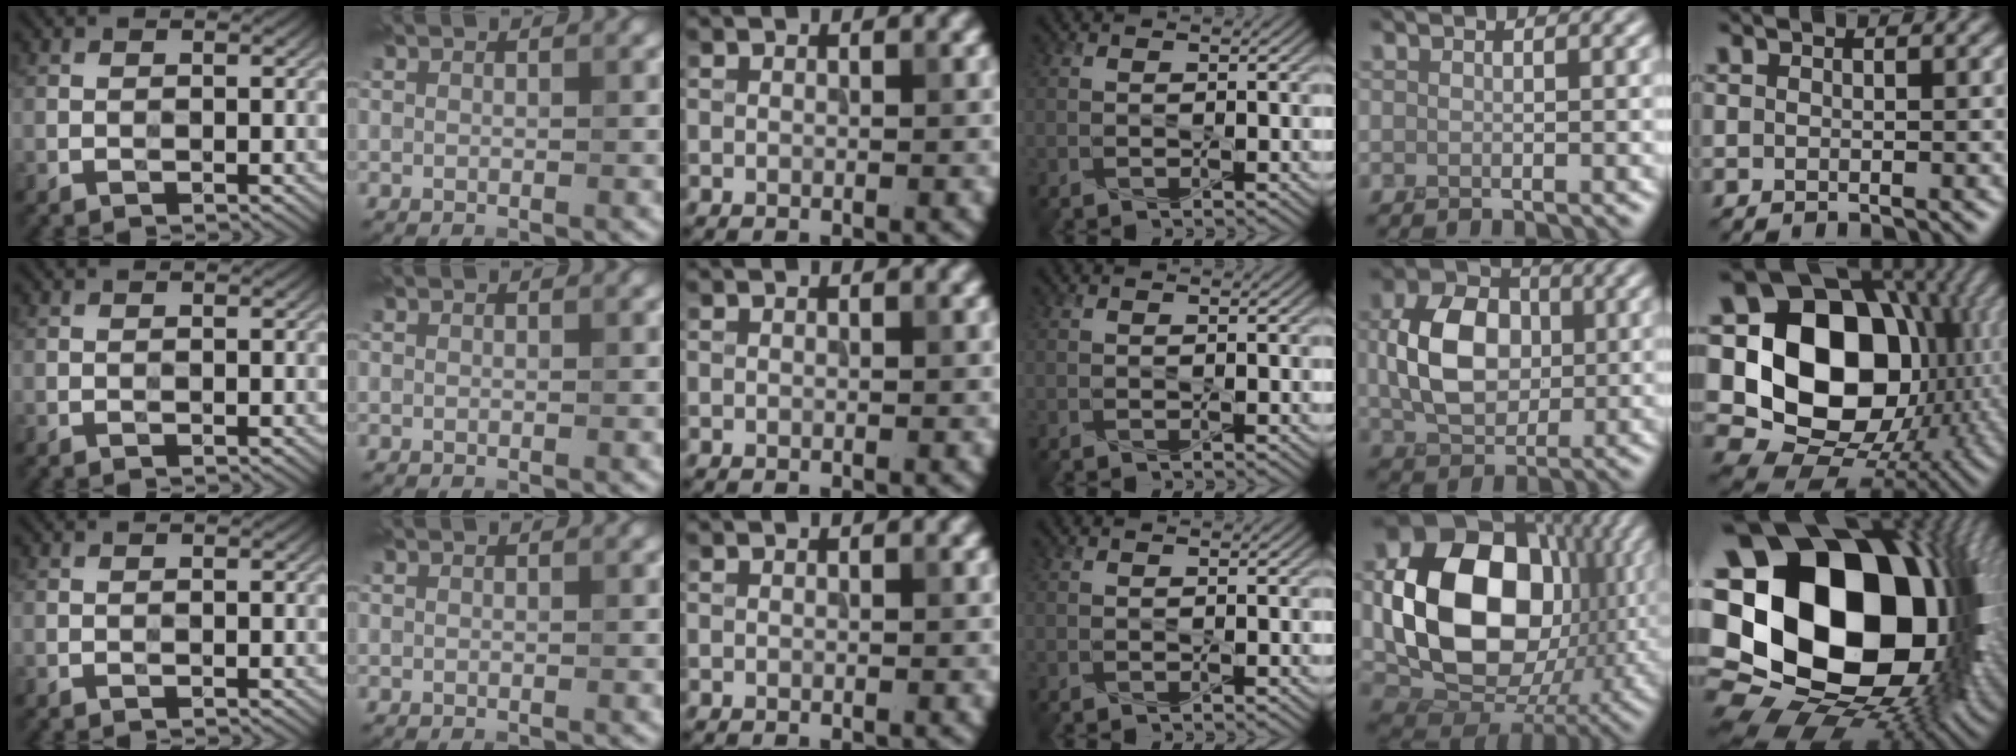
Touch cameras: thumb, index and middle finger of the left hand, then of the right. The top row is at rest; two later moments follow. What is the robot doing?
{"motion": "press", "object": "stapler"}